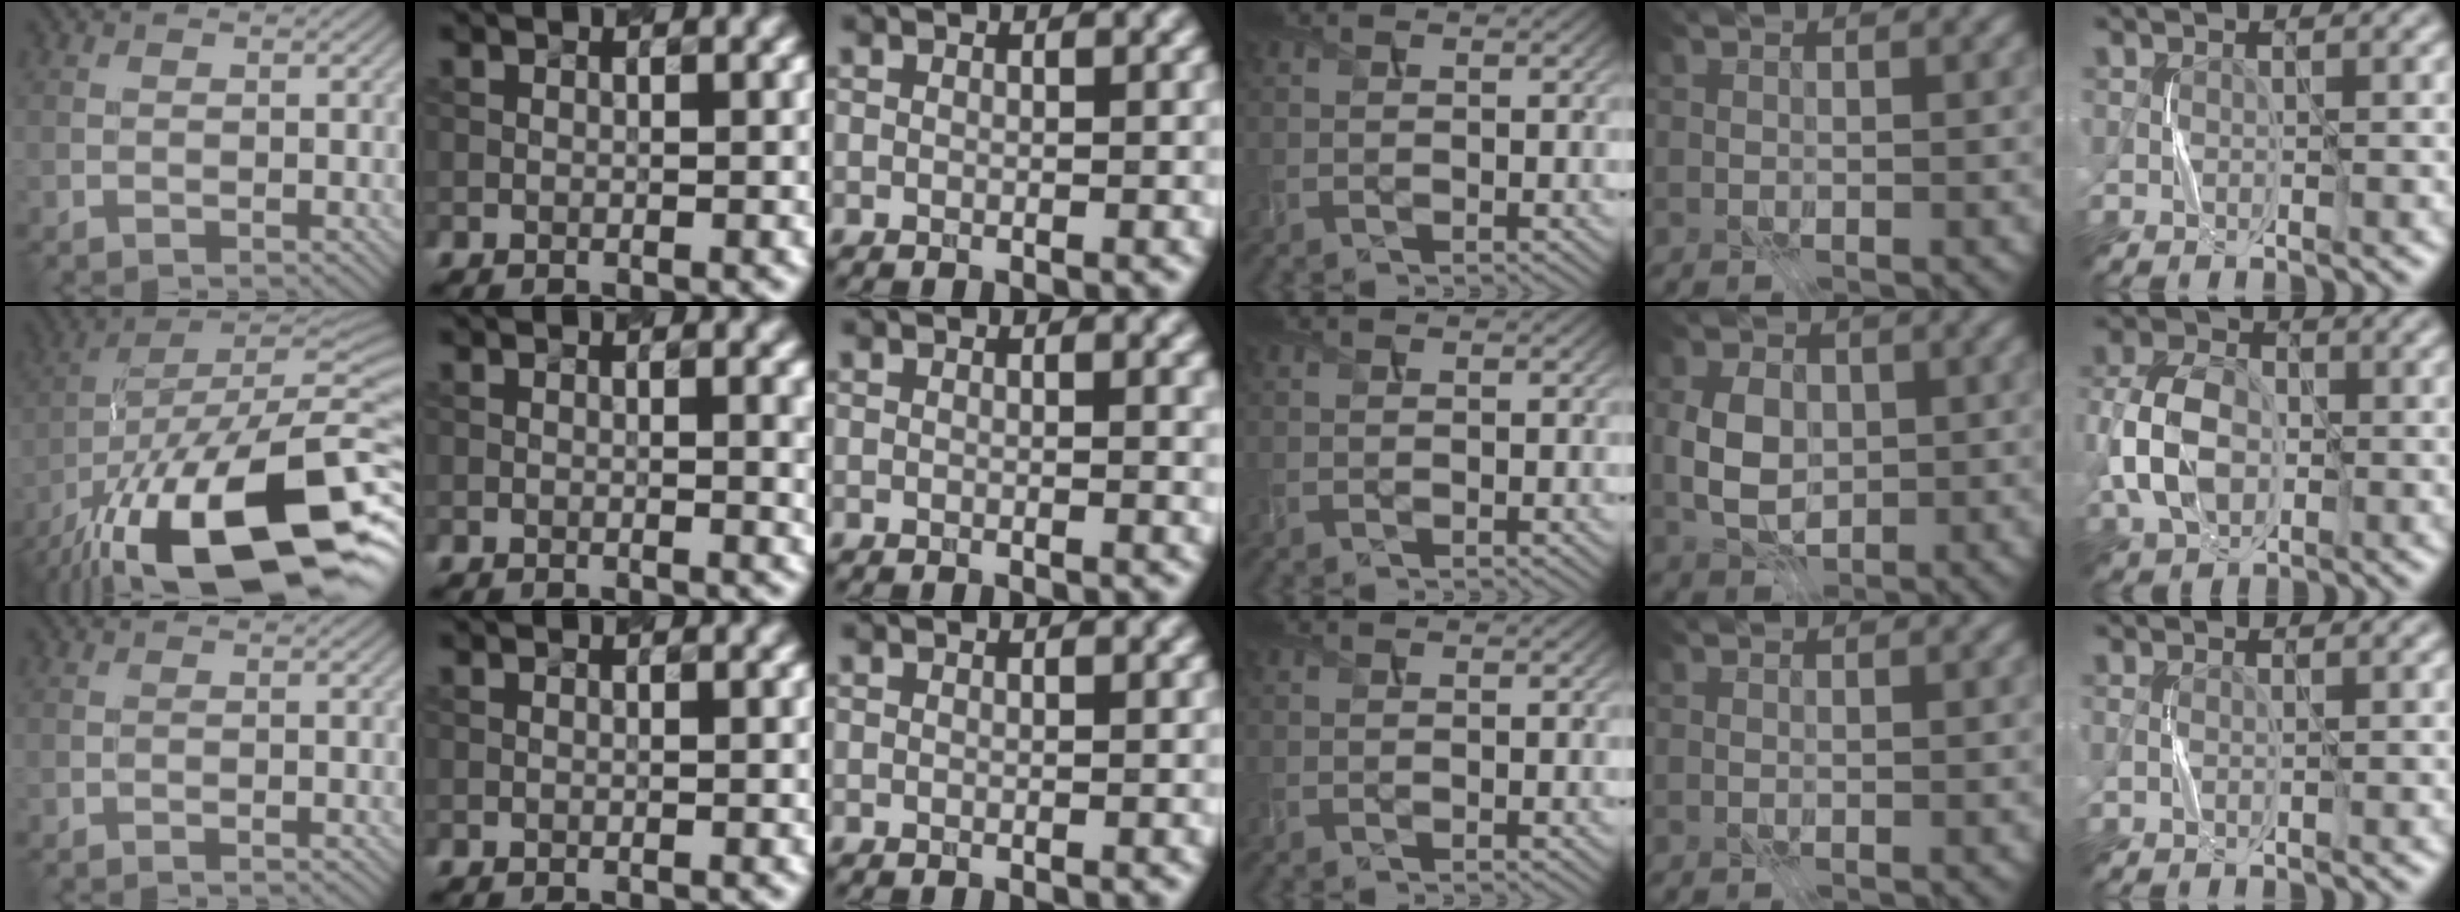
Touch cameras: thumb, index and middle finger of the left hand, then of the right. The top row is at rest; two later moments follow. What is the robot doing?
{"motion": "press", "object": "syringe"}